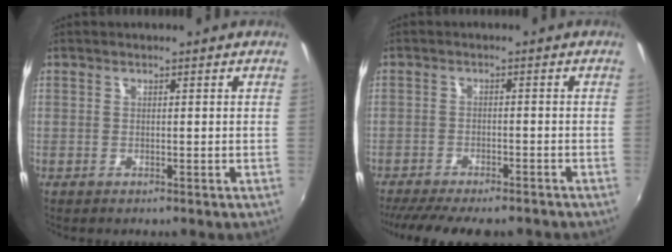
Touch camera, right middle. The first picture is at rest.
{"total": 14.0, "force": [-11.9, 3.1, 6.6], "torque": [-0.137, -0.036, -0.178]}